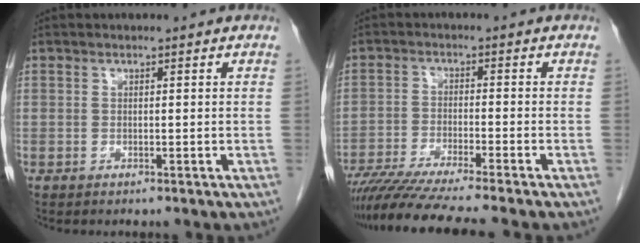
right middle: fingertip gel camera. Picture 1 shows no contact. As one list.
[{"total": 12.2, "force": [-10.4, -1.1, 6.3], "torque": [-0.086, -0.032, -0.166]}]